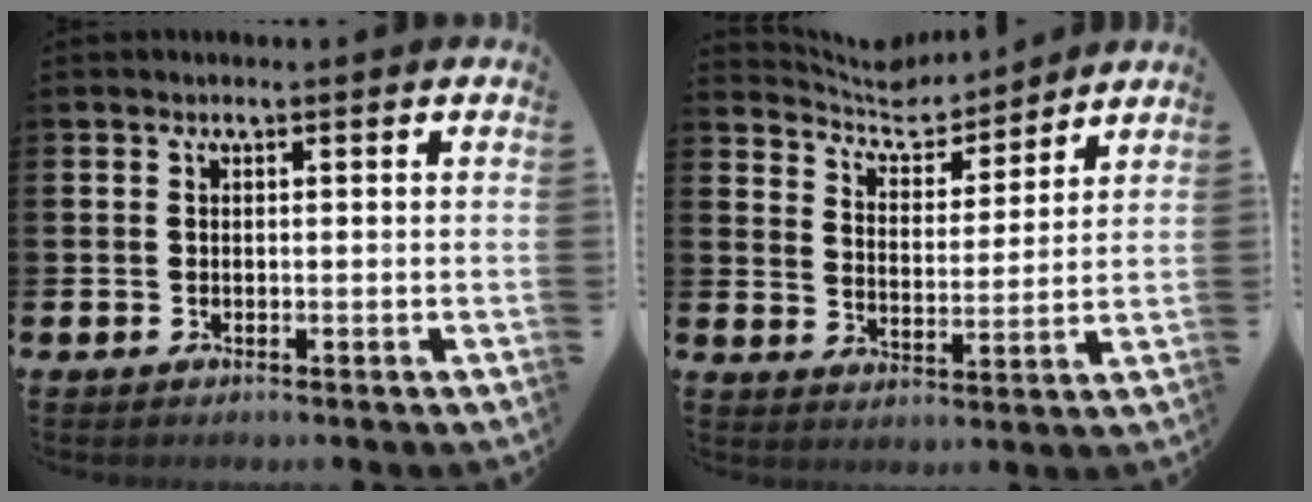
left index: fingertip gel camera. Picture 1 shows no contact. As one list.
[{"total": 6.7, "force": [6.4, 1.6, 0.9], "torque": [-0.050, -0.048, 0.113]}]